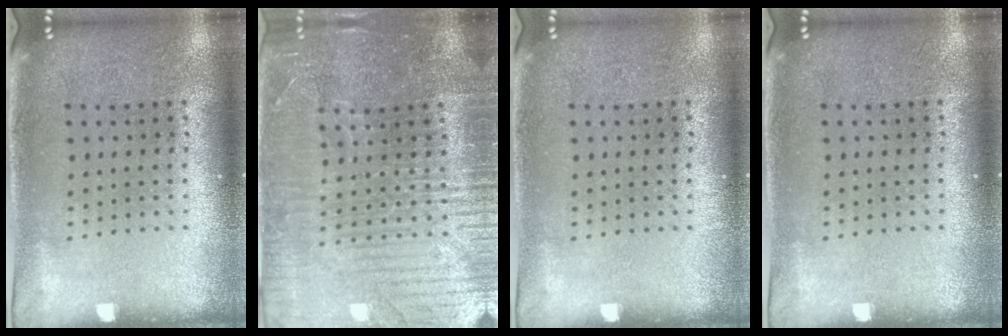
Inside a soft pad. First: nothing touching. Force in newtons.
{"total": 4.5, "press": 4.3, "slide": 1.5}
{"total": 0.0}
{"total": 0.0}